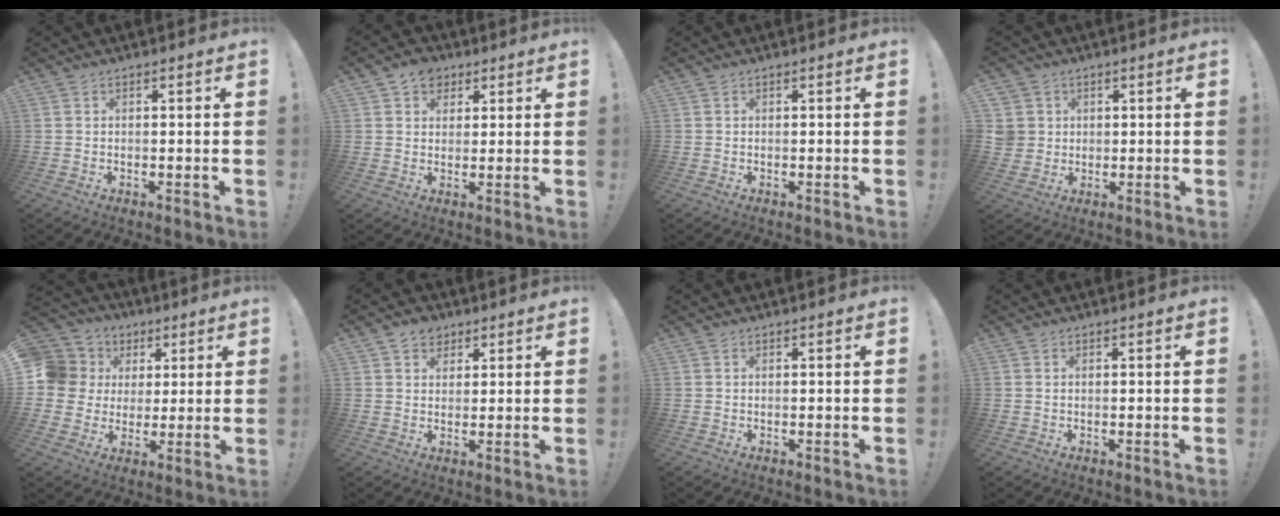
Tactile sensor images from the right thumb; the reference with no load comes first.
{"total": 5.9, "force": [3.0, 4.7, 1.8], "torque": [-0.024, -0.008, 0.057]}
{"total": 0.0}
{"total": 5.1, "force": [1.4, 4.8, 1.0], "torque": [-0.017, -0.007, 0.027]}
{"total": 11.6, "force": [2.9, 10.7, 3.6], "torque": [-0.069, -0.005, 0.072]}
{"total": 5.1, "force": [2.9, 4.0, 1.2], "torque": [-0.011, -0.010, 0.054]}
{"total": 0.0}
{"total": 0.0}